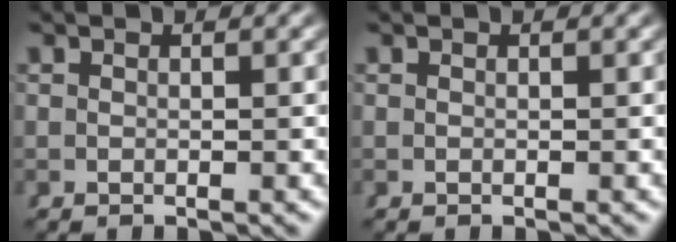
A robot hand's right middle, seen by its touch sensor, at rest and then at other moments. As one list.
[{"total": 0.0}]